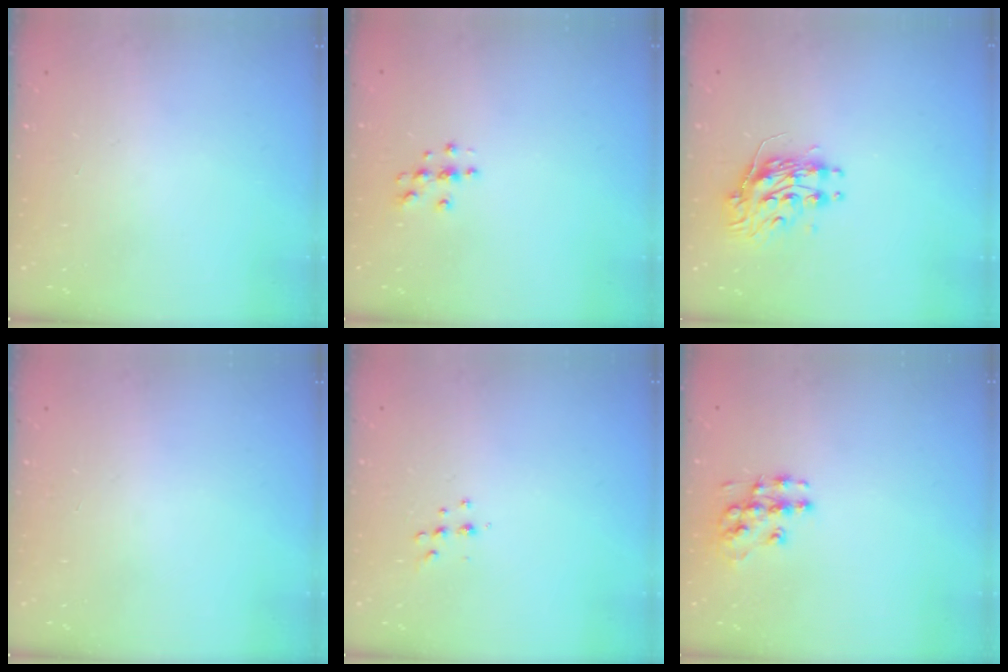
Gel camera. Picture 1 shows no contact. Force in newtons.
{"total": 3.9, "press": 3.8, "slide": 0.4}
{"total": 9.5, "press": 9.5, "slide": 0.8}
{"total": 0.0}
{"total": 5.7, "press": 5.6, "slide": 0.8}
{"total": 10.0, "press": 10.0, "slide": 0.9}